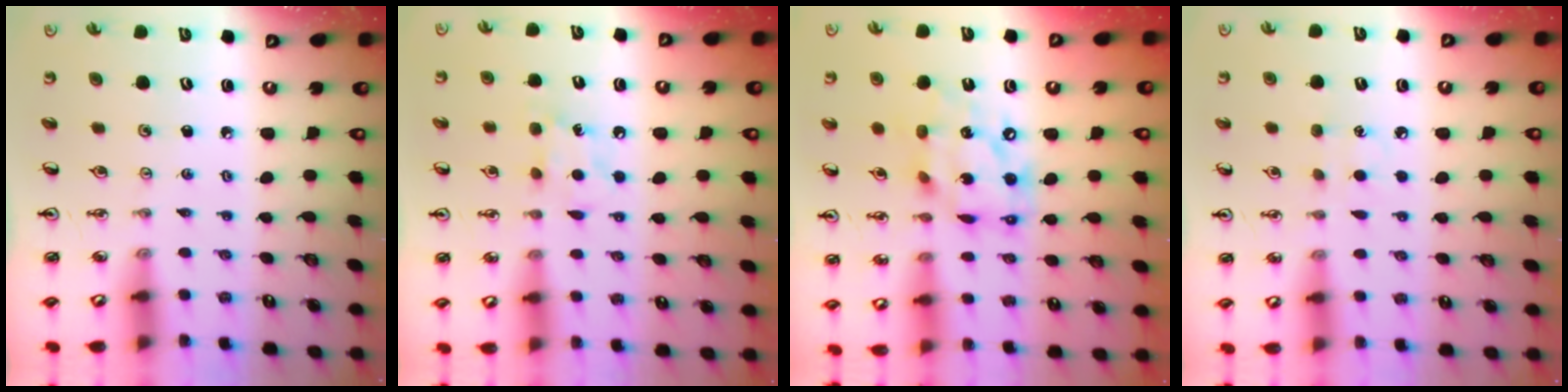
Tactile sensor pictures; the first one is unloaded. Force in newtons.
{"total": 5.9, "press": 5.9, "slide": 0.7}
{"total": 14.8, "press": 14.7, "slide": 1.7}
{"total": 6.0, "press": 5.9, "slide": 0.7}